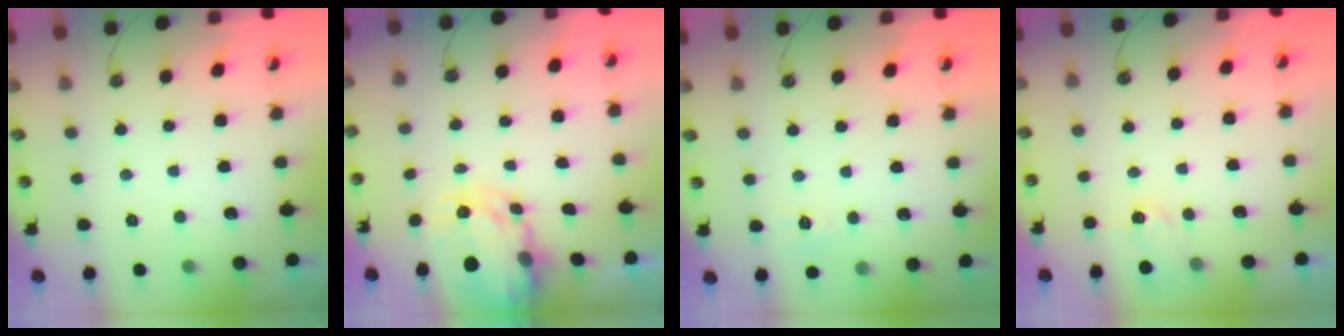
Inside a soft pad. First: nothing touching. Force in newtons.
{"total": 5.1, "press": 5.1, "slide": 0.2}
{"total": 6.7, "press": 6.7, "slide": 0.8}
{"total": 2.9, "press": 2.9, "slide": 0.4}